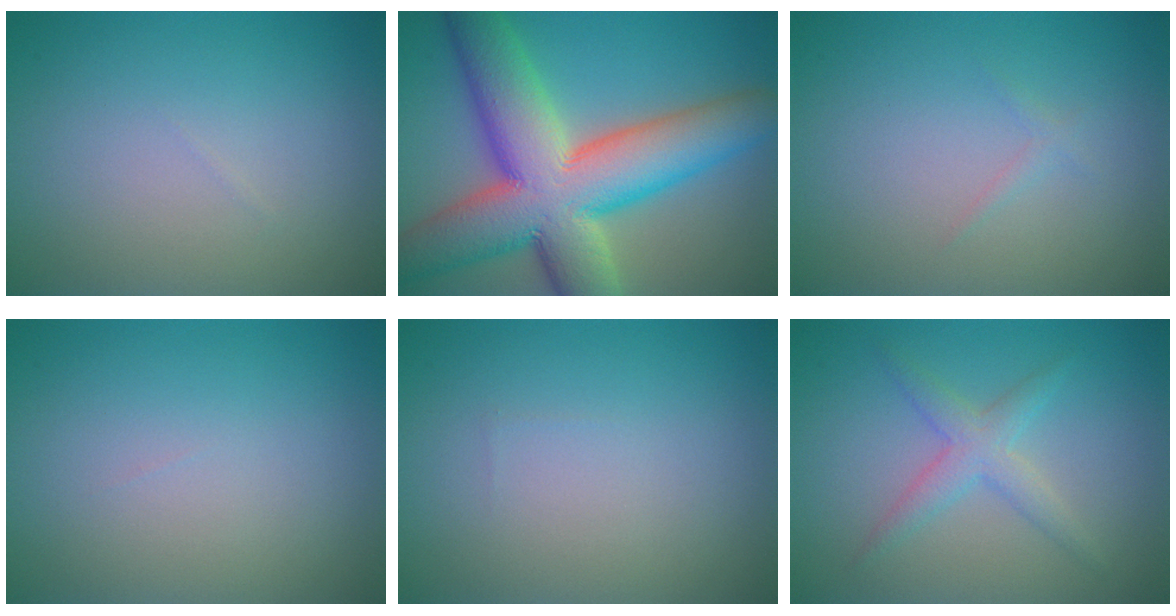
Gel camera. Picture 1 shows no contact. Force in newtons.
{"total": 14.4, "press": 14.4, "slide": 0.9}
{"total": 0.7, "press": 0.7, "slide": 0.0}
{"total": 0.0}
{"total": 0.0}
{"total": 2.6, "press": 2.6, "slide": 0.1}